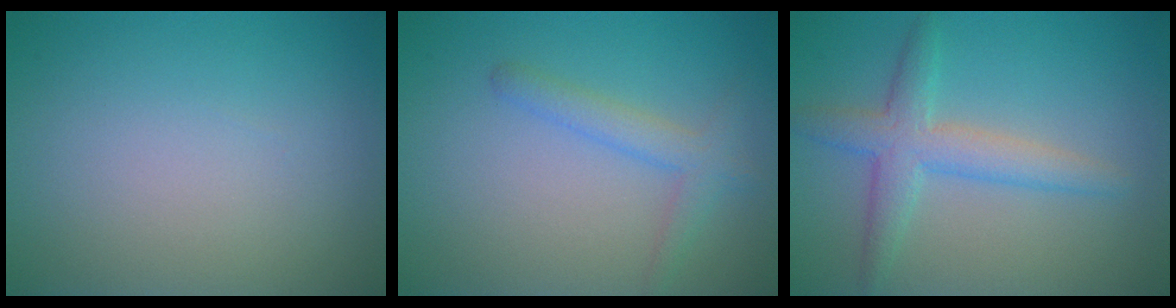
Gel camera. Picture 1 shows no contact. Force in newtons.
{"total": 2.4, "press": 2.4, "slide": 0.1}
{"total": 3.8, "press": 3.8, "slide": 0.2}